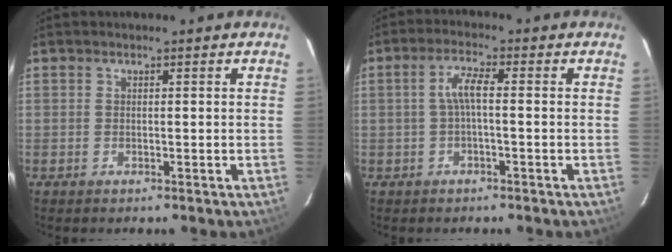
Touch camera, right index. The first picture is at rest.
{"total": 3.6, "force": [-0.4, 0.6, 3.5], "torque": [-0.072, 0.008, -0.006]}